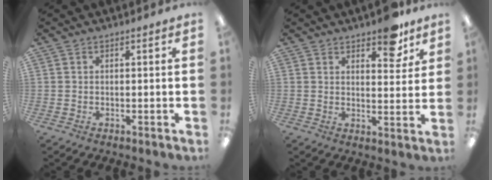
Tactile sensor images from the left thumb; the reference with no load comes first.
{"total": 7.4, "force": [5.6, 3.1, 3.7], "torque": [-0.031, -0.035, 0.093]}